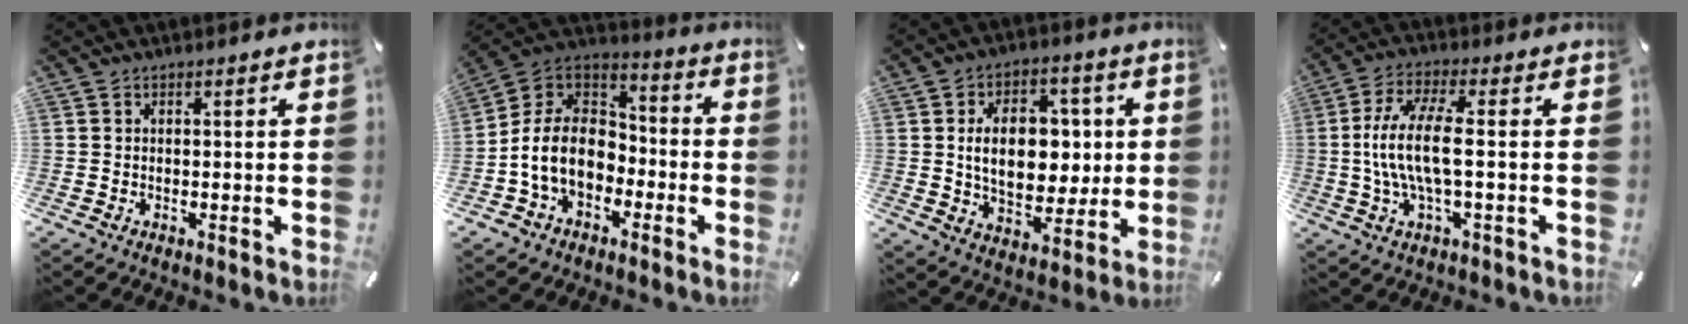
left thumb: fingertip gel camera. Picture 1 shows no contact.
{"total": 12.9, "force": [-4.2, 10.1, 6.7], "torque": [-0.174, 0.016, -0.083]}
{"total": 15.3, "force": [1.7, 10.5, 10.9], "torque": [-0.175, 0.003, 0.027]}
{"total": 11.8, "force": [-0.4, 3.2, 11.4], "torque": [-0.237, -0.010, -0.014]}